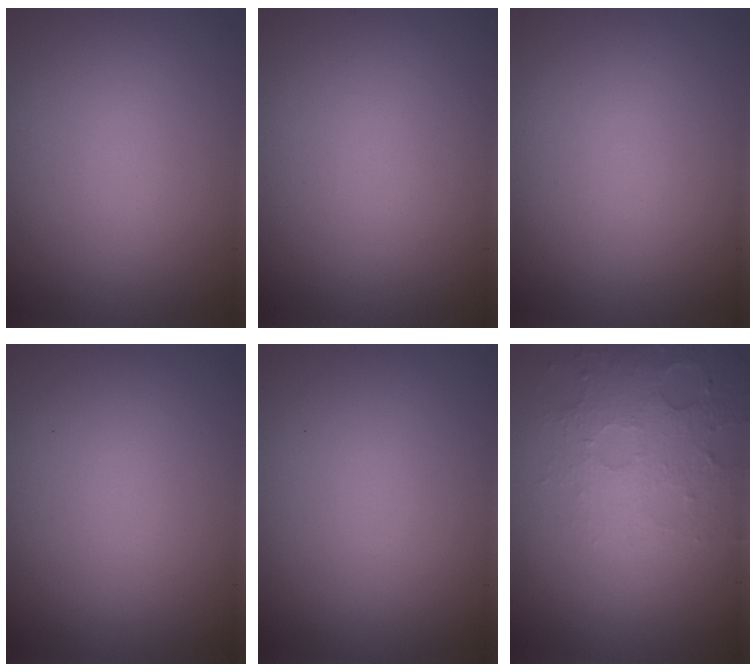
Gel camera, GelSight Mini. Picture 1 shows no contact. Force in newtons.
{"total": 0.0}
{"total": 0.0}
{"total": 0.0}
{"total": 0.0}
{"total": 4.7, "press": 3.1, "slide": 3.5}